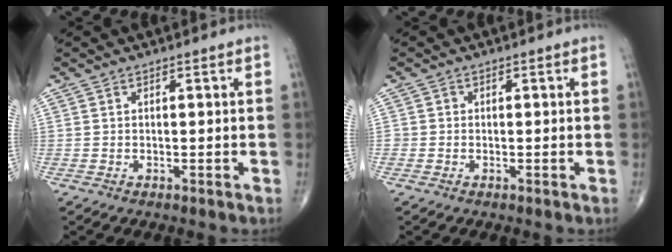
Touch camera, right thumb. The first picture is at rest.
{"total": 0.9, "force": [-0.2, 0.9, 0.1], "torque": [0.005, 0.005, -0.005]}